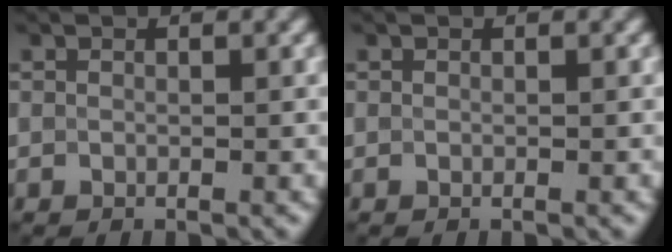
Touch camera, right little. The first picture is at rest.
{"total": 0.0}